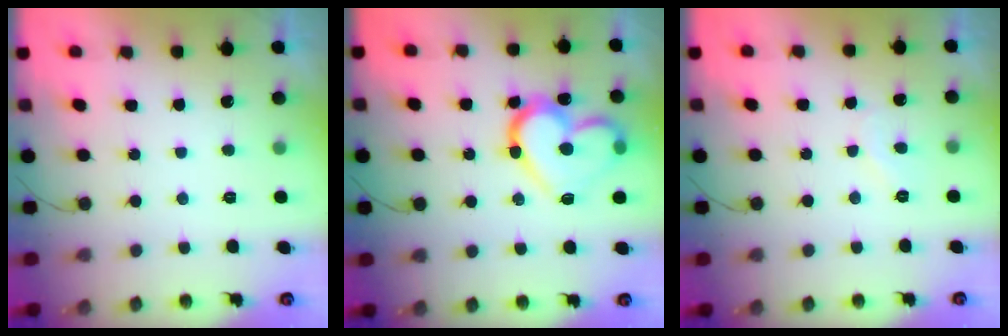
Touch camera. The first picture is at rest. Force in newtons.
{"total": 17.0, "press": 16.9, "slide": 2.1}
{"total": 4.6, "press": 4.5, "slide": 0.4}